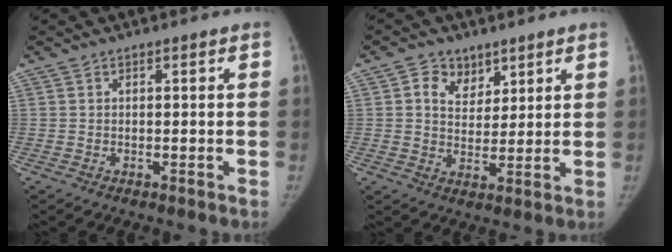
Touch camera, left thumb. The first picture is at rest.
{"total": 6.2, "force": [3.4, 4.7, 2.2], "torque": [-0.011, -0.017, 0.058]}